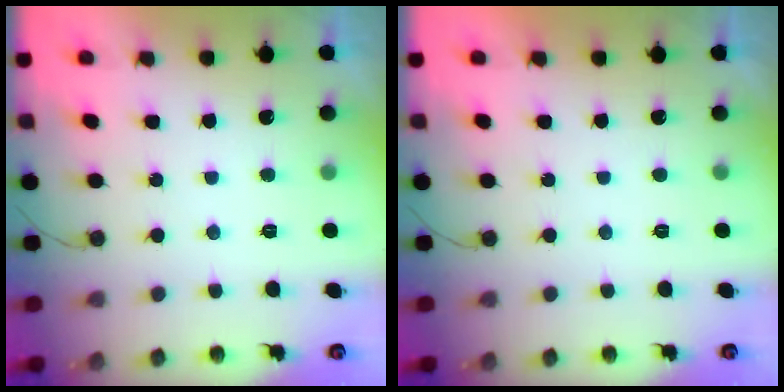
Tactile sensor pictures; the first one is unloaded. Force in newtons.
{"total": 1.7, "press": 1.7, "slide": 0.0}